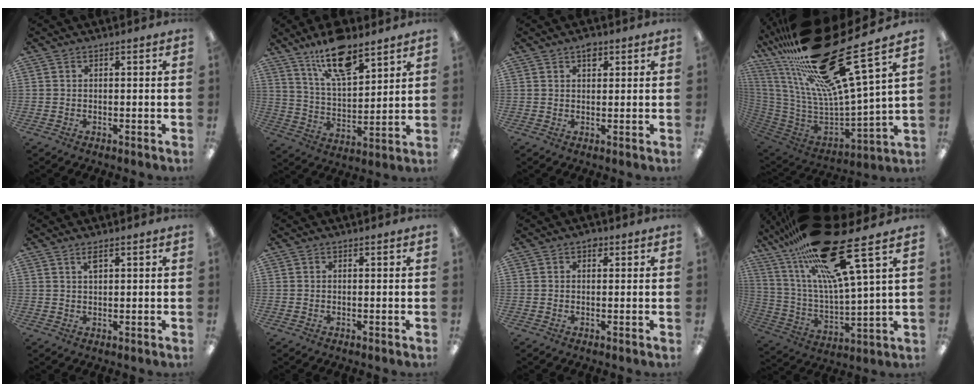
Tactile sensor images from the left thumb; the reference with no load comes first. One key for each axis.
{"total": 14.8, "fx": 10.8, "fy": 5.2, "fz": 8.8, "tx": -0.148, "ty": -0.054, "tz": 0.185}
{"total": 2.7, "fx": 1.8, "fy": 1.5, "fz": 1.4, "tx": -0.006, "ty": -0.008, "tz": 0.027}
{"total": 32.0, "fx": 19.6, "fy": 9.2, "fz": 23.6, "tx": -0.384, "ty": -0.141, "tz": 0.348}
{"total": 2.3, "fx": 1.6, "fy": 0.6, "fz": 1.5, "tx": -0.027, "ty": 0.000, "tz": 0.026}
{"total": 0.0}
{"total": 1.6, "fx": 0.8, "fy": 1.1, "fz": 0.8, "tx": -0.001, "ty": -0.004, "tz": 0.011}
{"total": 27.6, "fx": 16.4, "fy": 7.6, "fz": 20.9, "tx": -0.385, "ty": -0.073, "tz": 0.261}